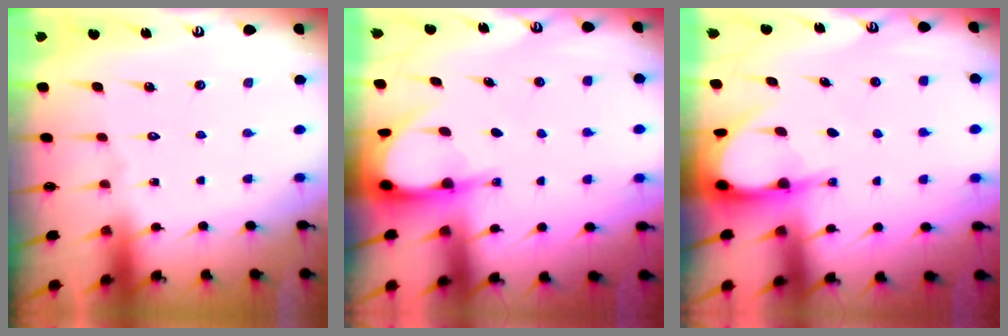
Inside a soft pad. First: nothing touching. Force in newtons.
{"total": 5.2, "press": 5.1, "slide": 0.7}
{"total": 5.2, "press": 5.1, "slide": 0.7}